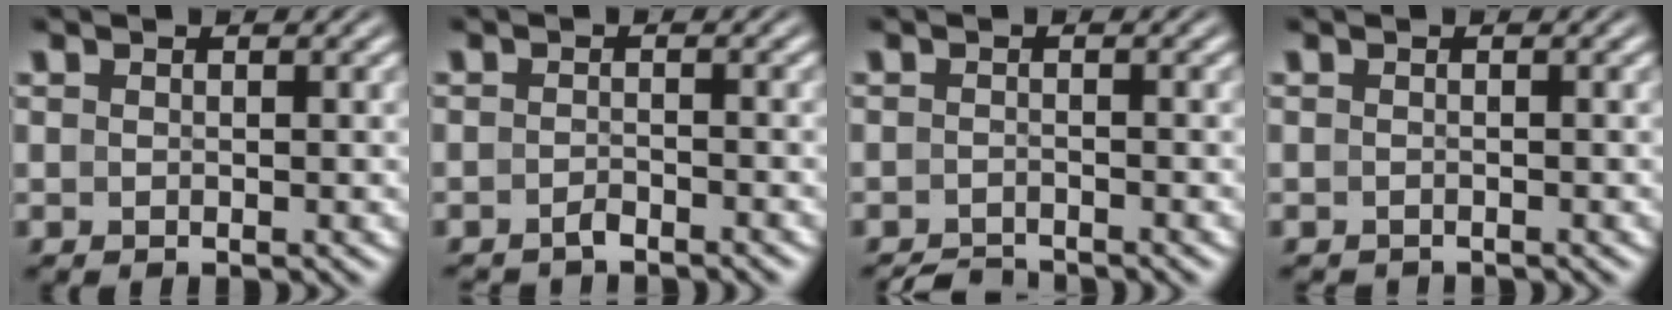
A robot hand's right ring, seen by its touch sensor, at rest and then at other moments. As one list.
[{"total": 1.6, "force": [-1.6, -0.1, 0.1], "torque": [0.001, -0.004, -0.027]}, {"total": 2.6, "force": [-2.6, 0.0, 0.0], "torque": [0.000, -0.013, -0.042]}, {"total": 1.2, "force": [-1.2, -0.2, -0.2], "torque": [-0.002, -0.010, -0.015]}]